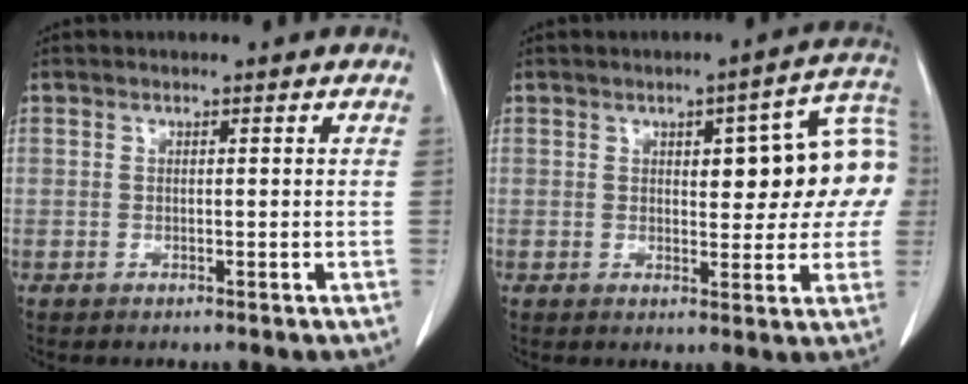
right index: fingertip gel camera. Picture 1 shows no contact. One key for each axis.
{"total": 12.3, "fx": 1.9, "fy": 4.3, "fz": 11.4, "tx": -0.133, "ty": 0.034, "tz": 0.022}